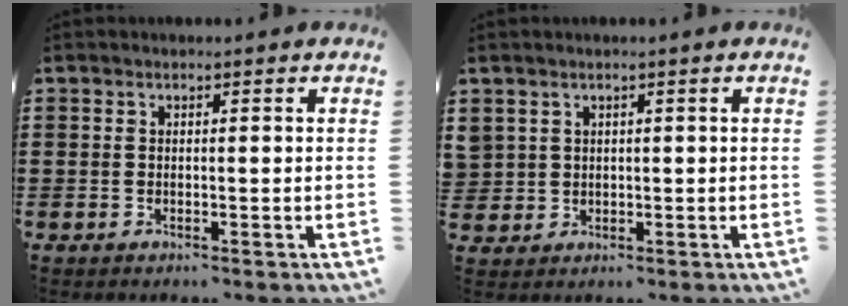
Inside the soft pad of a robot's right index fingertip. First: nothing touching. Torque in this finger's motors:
{"motor_torque": [0.25, 0.22, 0.19, 0.03]}